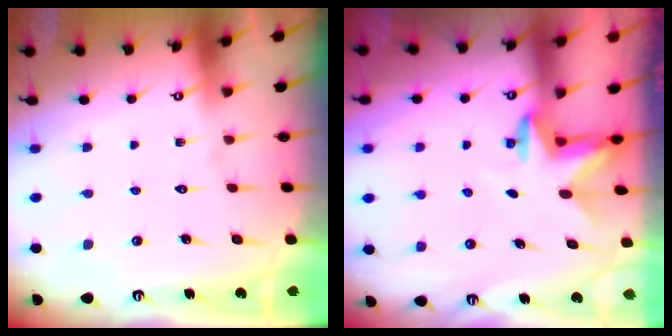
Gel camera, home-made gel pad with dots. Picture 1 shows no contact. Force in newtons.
{"total": 2.8, "press": 2.7, "slide": 0.7}